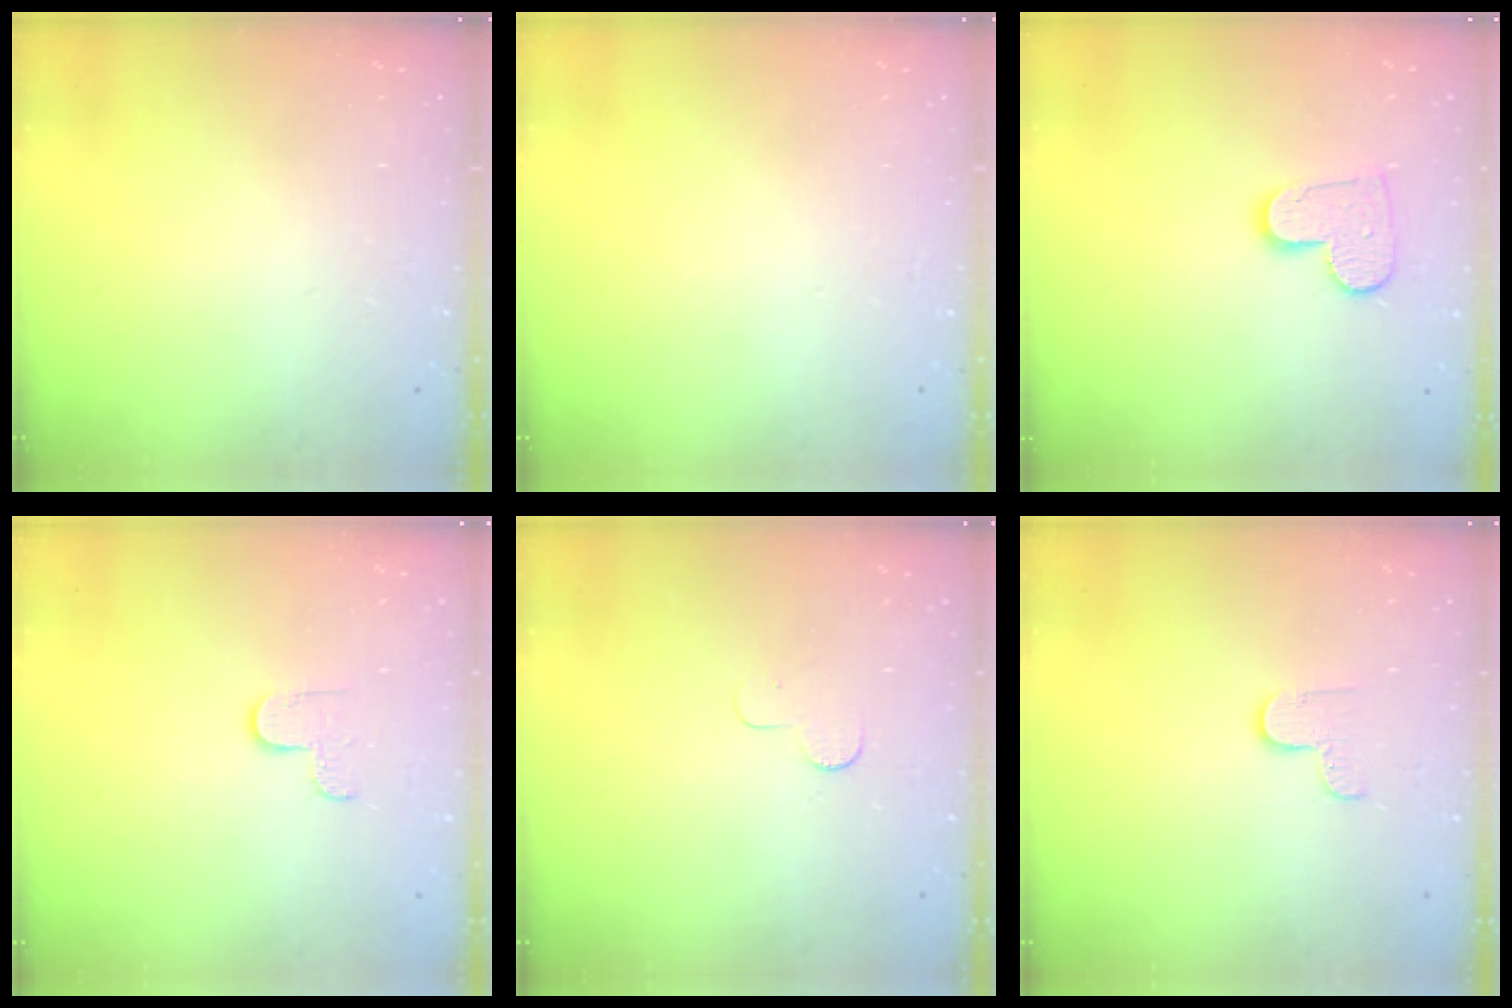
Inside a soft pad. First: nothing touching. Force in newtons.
{"total": 0.0}
{"total": 9.7, "press": 9.7, "slide": 0.5}
{"total": 2.9, "press": 2.9, "slide": 0.3}
{"total": 2.9, "press": 2.9, "slide": 0.3}
{"total": 3.8, "press": 3.8, "slide": 0.4}